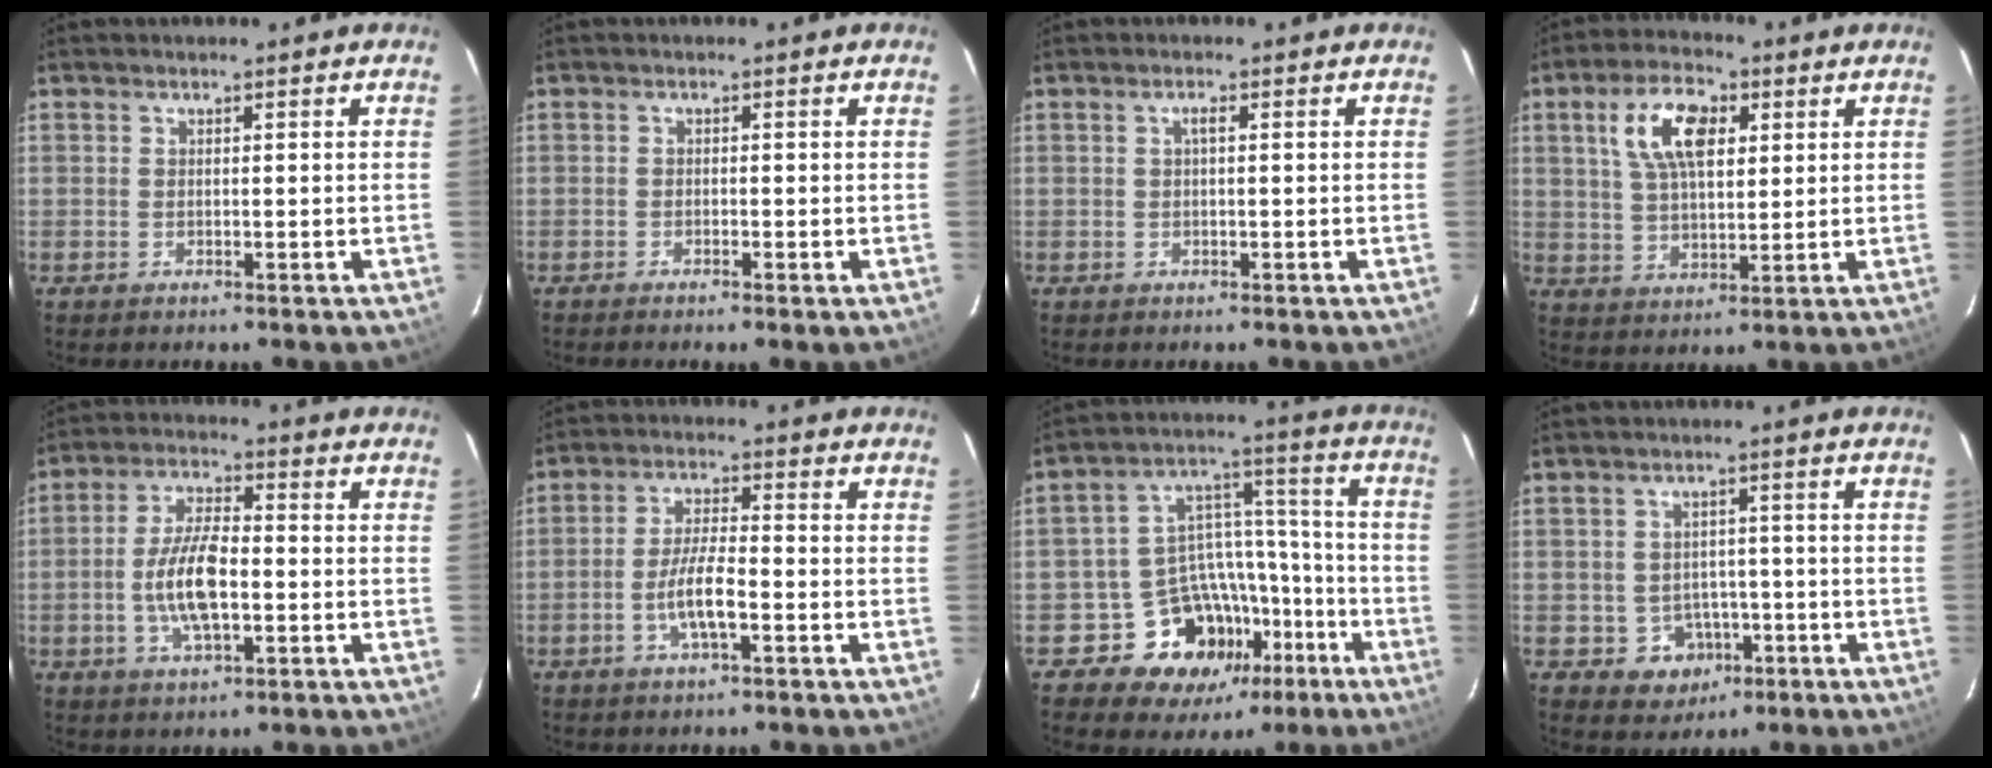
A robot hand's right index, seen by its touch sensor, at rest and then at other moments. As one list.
[{"total": 0.7, "force": [-0.5, 0.1, 0.5], "torque": [-0.012, 0.000, -0.011]}, {"total": 1.0, "force": [0.1, 0.2, 1.0], "torque": [-0.018, 0.006, 0.000]}, {"total": 10.6, "force": [3.8, 5.2, 8.4], "torque": [-0.162, 0.022, 0.071]}, {"total": 9.6, "force": [-2.0, 3.6, 8.7], "torque": [-0.176, 0.006, -0.037]}, {"total": 6.1, "force": [-2.5, 1.1, 5.5], "torque": [-0.111, 0.002, -0.048]}, {"total": 15.4, "force": [-9.2, 11.4, 4.8], "torque": [-0.084, 0.067, -0.120]}, {"total": 6.1, "force": [-2.2, 5.5, 1.1], "torque": [-0.033, 0.022, -0.011]}]